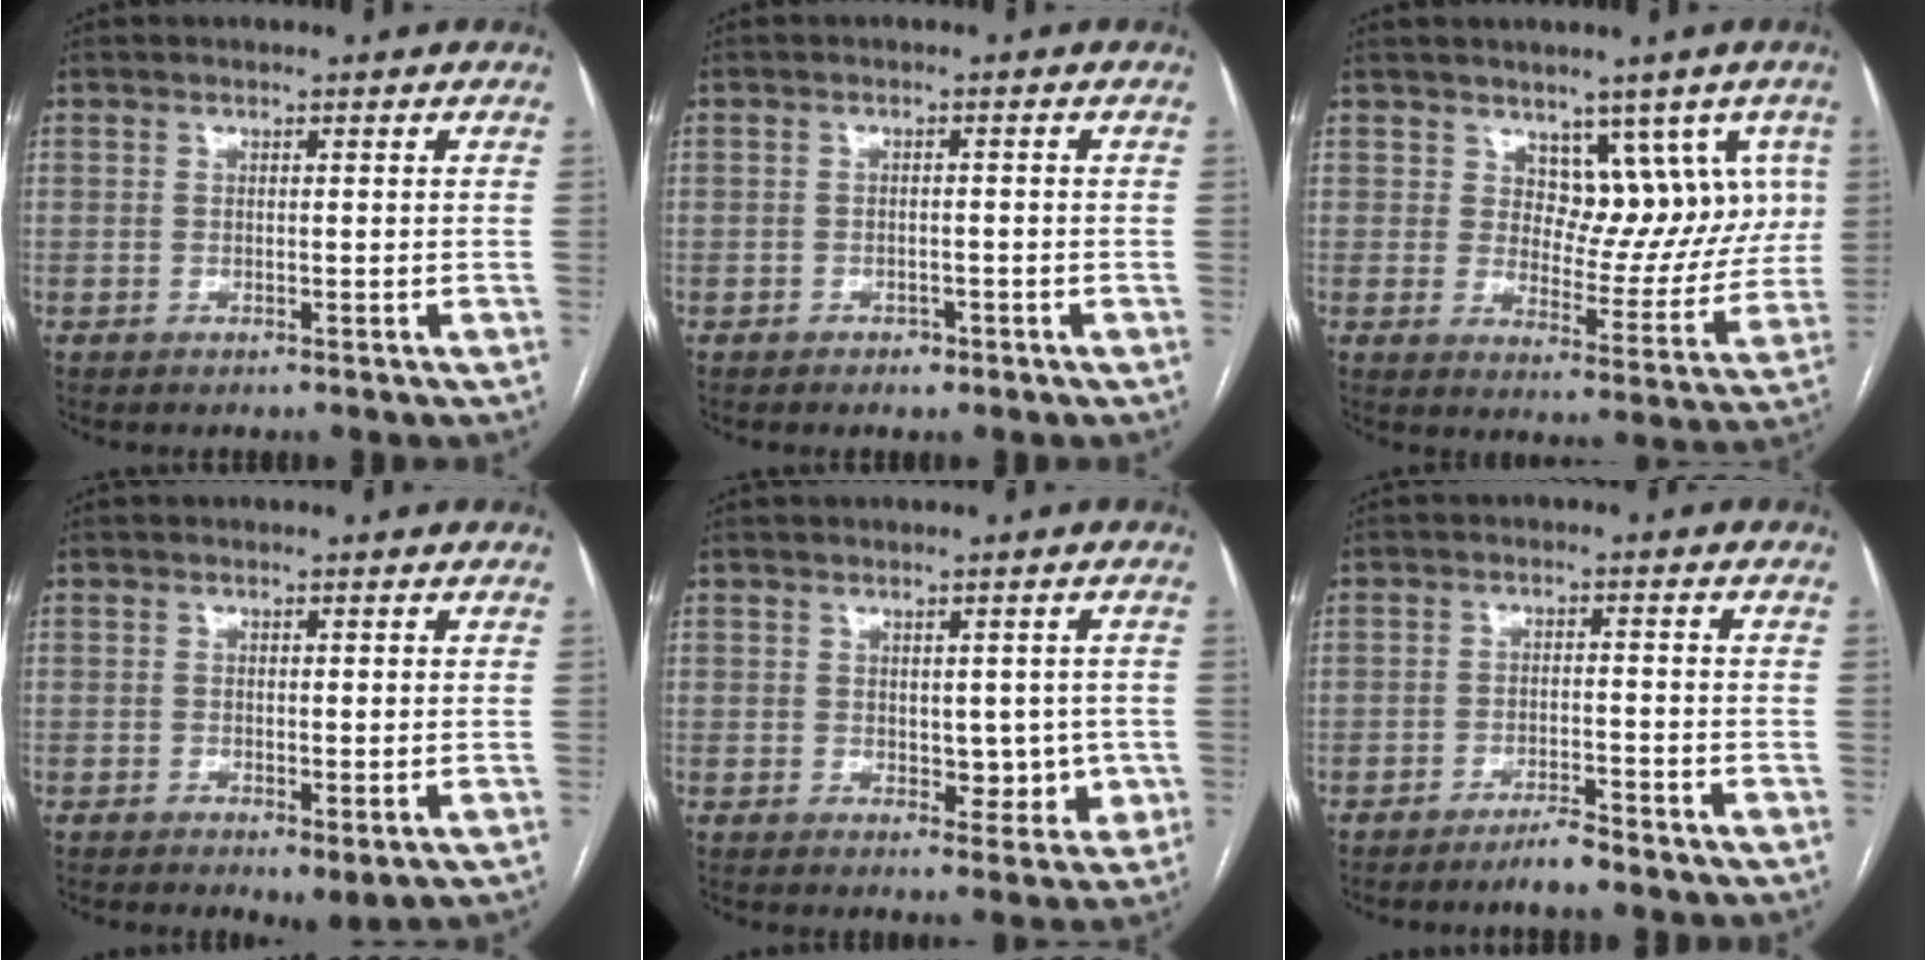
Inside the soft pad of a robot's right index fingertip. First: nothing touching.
{"total": 1.7, "force": [-1.1, 1.1, 0.7], "torque": [-0.010, 0.003, -0.013]}
{"total": 8.9, "force": [4.9, 5.8, 4.7], "torque": [-0.029, 0.009, 0.075]}
{"total": 2.7, "force": [-0.8, 1.1, 2.3], "torque": [-0.030, -0.006, -0.005]}
{"total": 4.9, "force": [-0.1, 3.2, 3.7], "torque": [-0.035, 0.002, 0.009]}
{"total": 3.3, "force": [-2.8, 0.1, 1.6], "torque": [-0.027, -0.003, -0.052]}